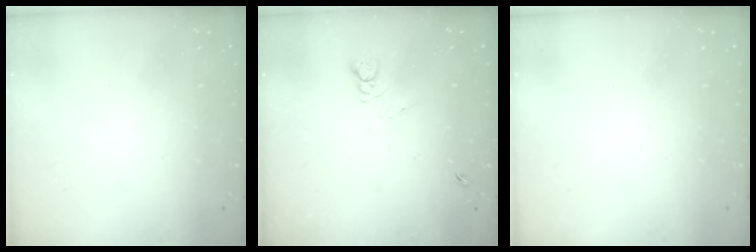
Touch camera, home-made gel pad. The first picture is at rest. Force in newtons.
{"total": 1.8, "press": 1.7, "slide": 0.3}
{"total": 0.0}